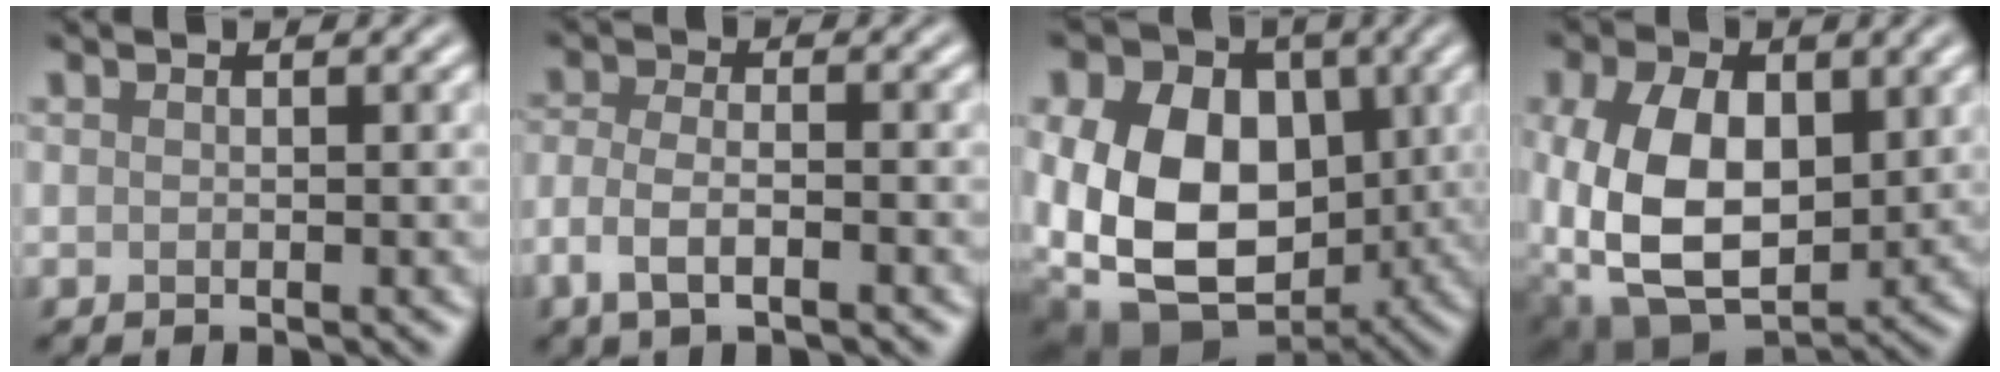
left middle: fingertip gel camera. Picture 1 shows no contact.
{"total": 3.3, "force": [-1.7, 1.2, 2.5], "torque": [-0.058, -0.001, -0.039]}
{"total": 18.1, "force": [0.3, 14.0, 11.5], "torque": [-0.219, -0.003, -0.015]}
{"total": 11.1, "force": [0.4, 7.5, 8.3], "torque": [-0.184, -0.011, 0.010]}